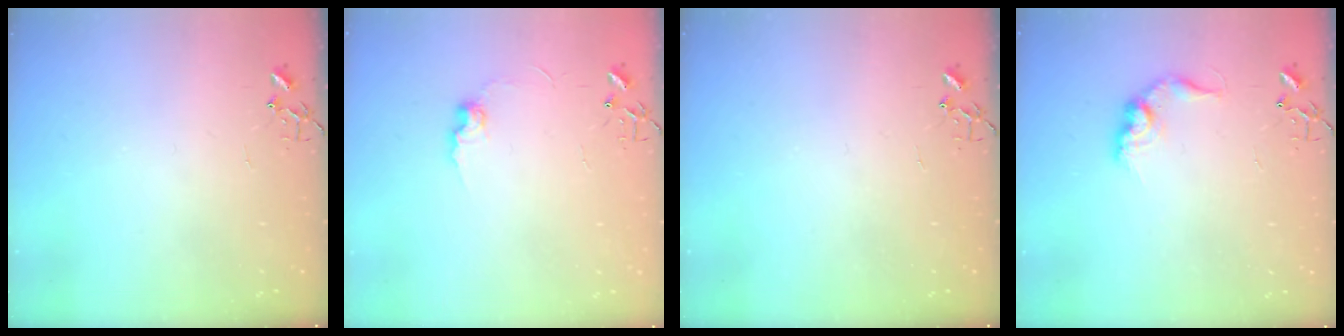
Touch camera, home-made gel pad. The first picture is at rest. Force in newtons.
{"total": 6.8, "press": 6.8, "slide": 0.3}
{"total": 0.0}
{"total": 11.0, "press": 11.0, "slide": 0.3}